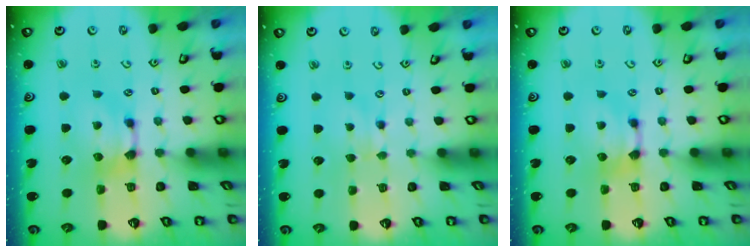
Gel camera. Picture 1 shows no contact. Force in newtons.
{"total": 2.4, "press": 2.4, "slide": 0.4}
{"total": 0.0}